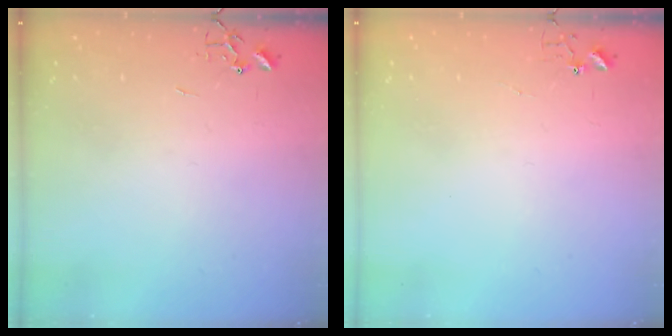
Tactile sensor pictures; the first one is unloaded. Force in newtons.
{"total": 3.4, "press": 3.4, "slide": 0.3}